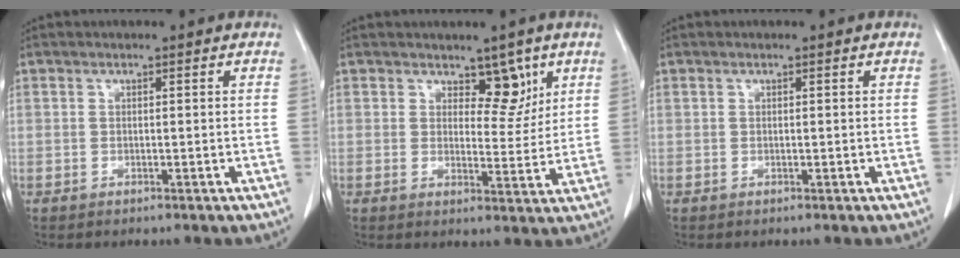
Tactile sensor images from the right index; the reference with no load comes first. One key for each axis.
{"total": 4.9, "fx": 3.1, "fy": 2.6, "fz": 2.7, "tx": -0.021, "ty": -0.006, "tz": 0.045}
{"total": 0.0}